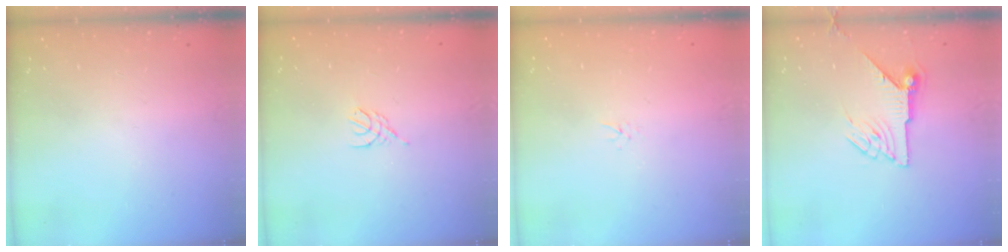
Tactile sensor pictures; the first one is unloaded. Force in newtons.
{"total": 3.4, "press": 3.3, "slide": 0.5}
{"total": 1.6, "press": 1.6, "slide": 0.2}
{"total": 7.5, "press": 7.5, "slide": 0.4}